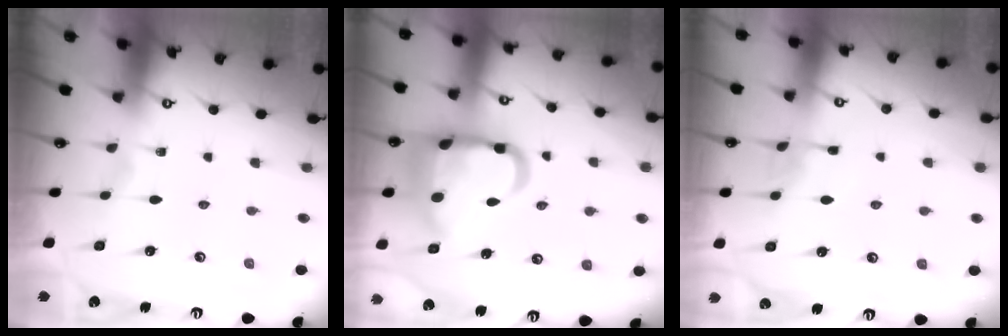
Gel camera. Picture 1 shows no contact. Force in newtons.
{"total": 17.5, "press": 17.4, "slide": 2.0}
{"total": 3.6, "press": 3.6, "slide": 0.6}